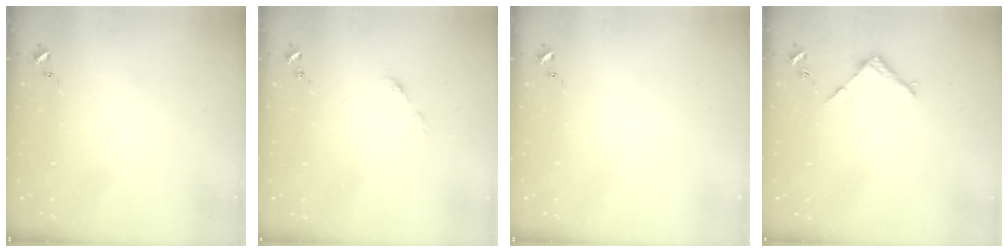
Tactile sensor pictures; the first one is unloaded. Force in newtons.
{"total": 3.7, "press": 3.7, "slide": 0.3}
{"total": 0.0}
{"total": 2.9, "press": 2.8, "slide": 0.2}